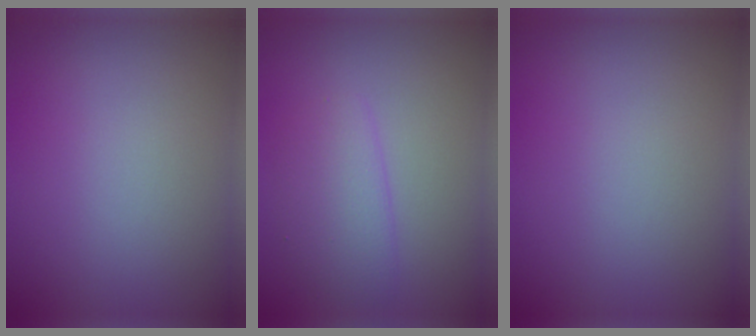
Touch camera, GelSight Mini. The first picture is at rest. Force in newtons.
{"total": 2.8, "press": 2.8, "slide": 0.1}
{"total": 0.0}